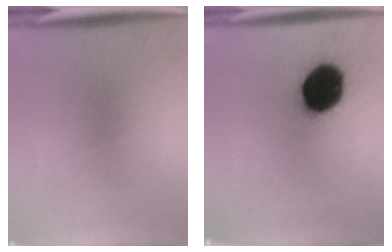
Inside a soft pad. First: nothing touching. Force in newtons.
{"total": 18.0}